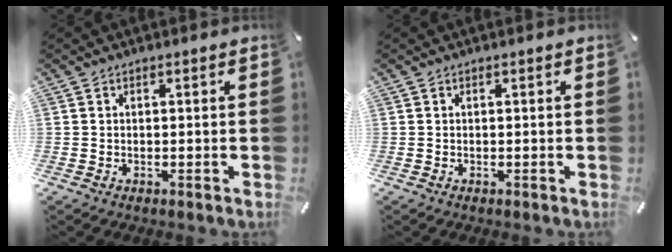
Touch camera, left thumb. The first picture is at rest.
{"total": 0.0}